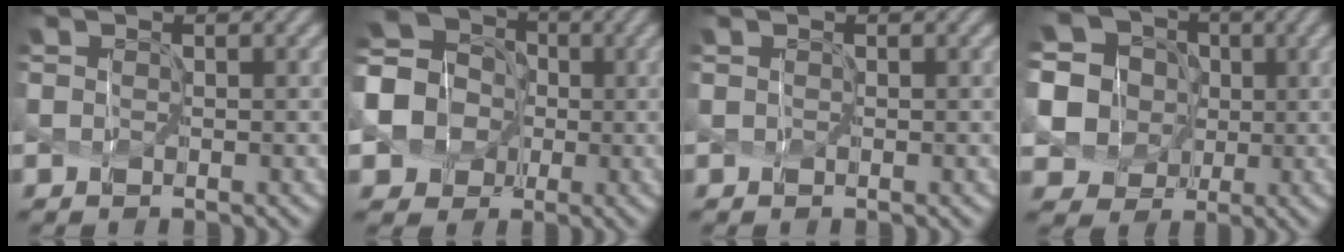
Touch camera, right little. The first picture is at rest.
{"total": 9.3, "force": [-0.5, 8.4, 4.0], "torque": [-0.111, 0.005, -0.038]}
{"total": 0.0}
{"total": 12.0, "force": [1.3, 11.2, 4.1], "torque": [-0.148, 0.020, -0.001]}